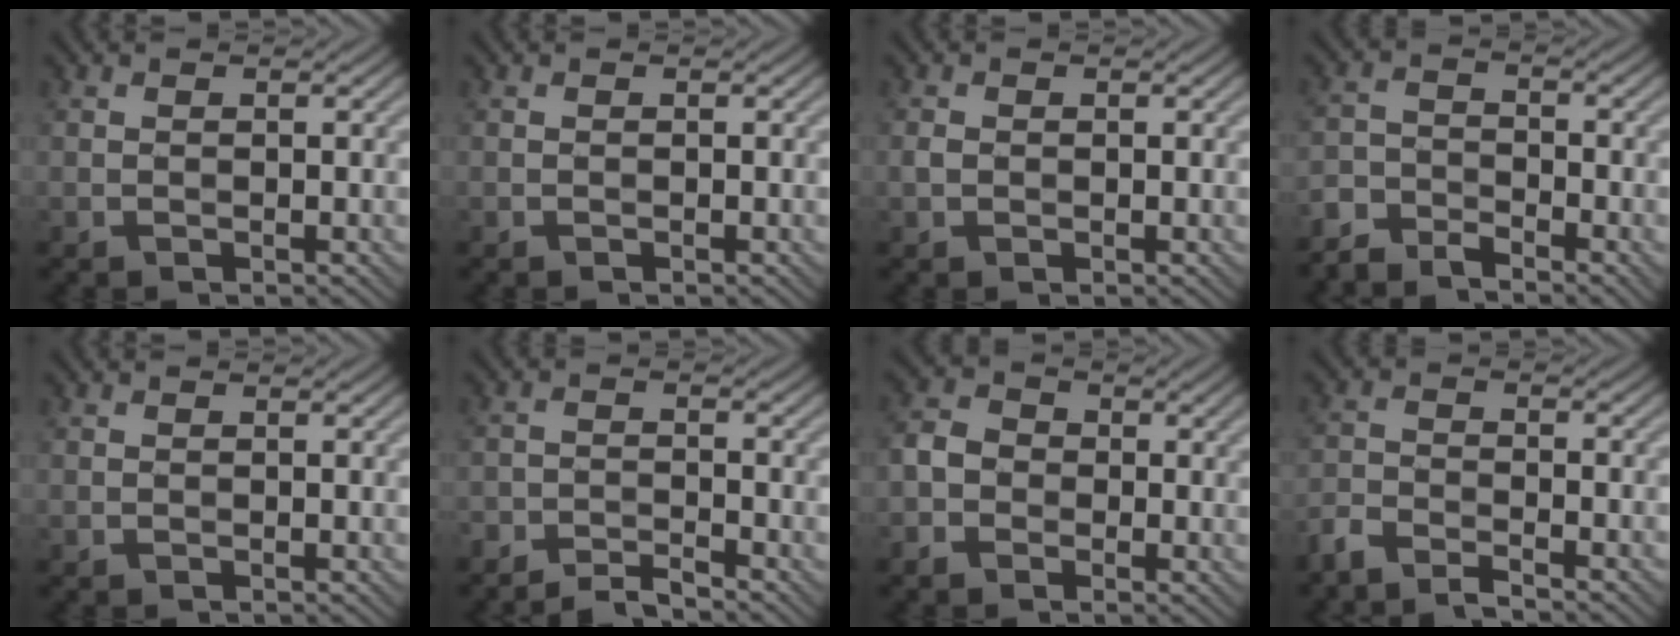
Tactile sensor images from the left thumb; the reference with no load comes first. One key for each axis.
{"total": 0.0}
{"total": 0.9, "fx": -0.1, "fy": 0.7, "fz": 0.5, "tx": -0.013, "ty": -0.001, "tz": -0.005}
{"total": 5.3, "fx": -4.7, "fy": 1.4, "fz": 1.9, "tx": -0.039, "ty": -0.008, "tz": -0.102}
{"total": 0.0}
{"total": 3.8, "fx": -3.6, "fy": 0.4, "fz": 1.1, "tx": -0.017, "ty": 0.002, "tz": -0.071}
{"total": 3.4, "fx": -1.4, "fy": 2.8, "fz": 1.5, "tx": -0.038, "ty": 0.001, "tz": -0.039}
{"total": 4.6, "fx": -4.0, "fy": 1.0, "fz": 2.0, "tx": -0.043, "ty": -0.006, "tz": -0.087}